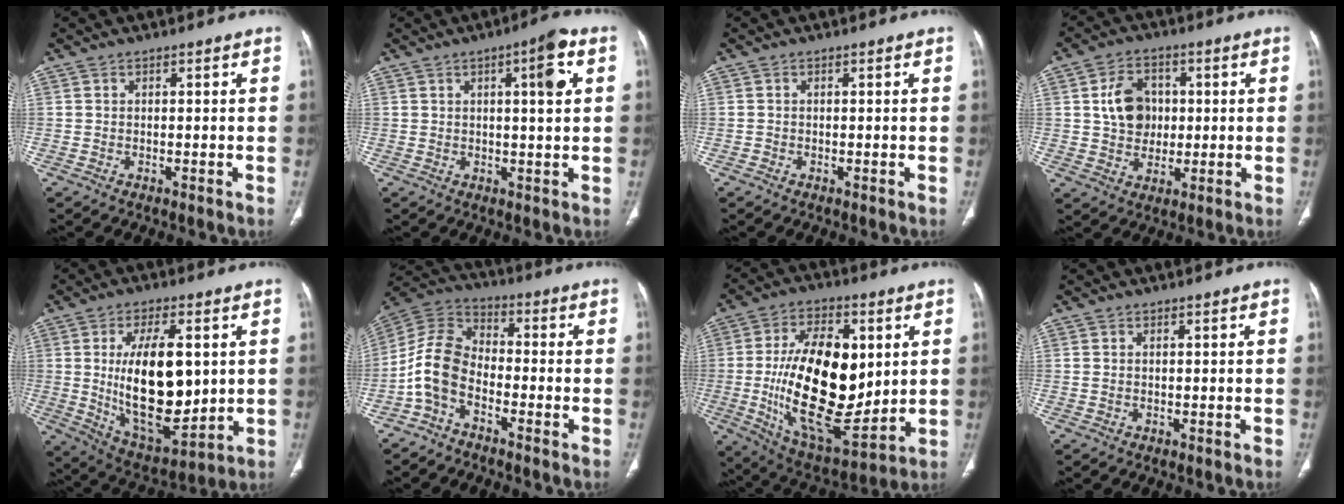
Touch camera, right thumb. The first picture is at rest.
{"total": 6.8, "force": [1.8, 1.4, 6.4], "torque": [-0.090, 0.003, 0.023]}
{"total": 1.4, "force": [-1.0, 0.9, 0.1], "torque": [-0.006, 0.004, -0.025]}
{"total": 8.9, "force": [1.2, 7.1, 5.2], "torque": [-0.061, 0.000, 0.020]}
{"total": 16.3, "force": [1.6, 7.3, 14.4], "torque": [-0.225, -0.031, 0.044]}
{"total": 9.4, "force": [-3.8, 5.8, 6.3], "torque": [-0.127, 0.048, -0.091]}
{"total": 25.5, "force": [1.4, 12.8, 21.9], "torque": [-0.359, -0.028, 0.035]}
{"total": 0.6, "force": [0.1, 0.2, 0.6], "torque": [-0.022, 0.005, 0.006]}